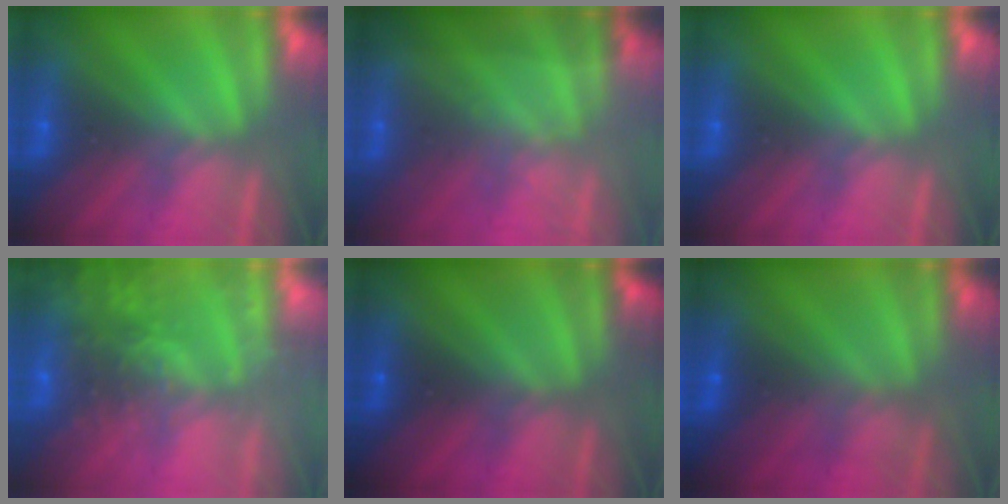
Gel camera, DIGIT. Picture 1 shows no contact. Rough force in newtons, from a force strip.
{"total": 1.5}
{"total": 0.0}
{"total": 9.4}
{"total": 1.6}
{"total": 2.9}